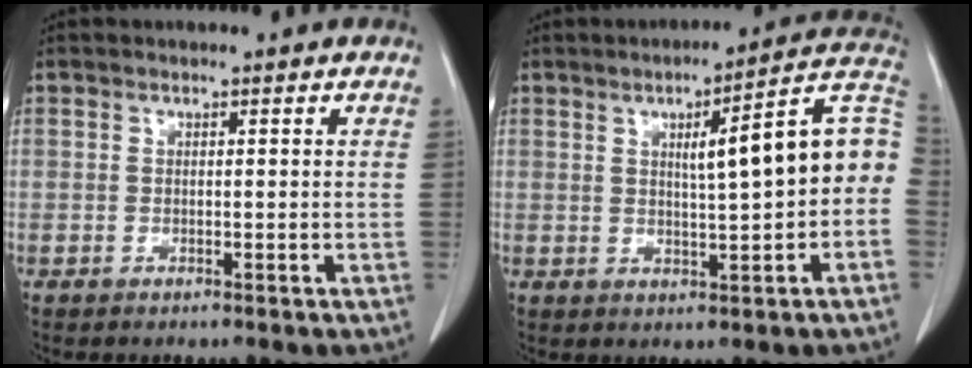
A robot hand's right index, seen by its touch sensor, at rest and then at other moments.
{"total": 12.2, "force": [0.8, 1.6, 12.1], "torque": [-0.157, 0.034, 0.008]}